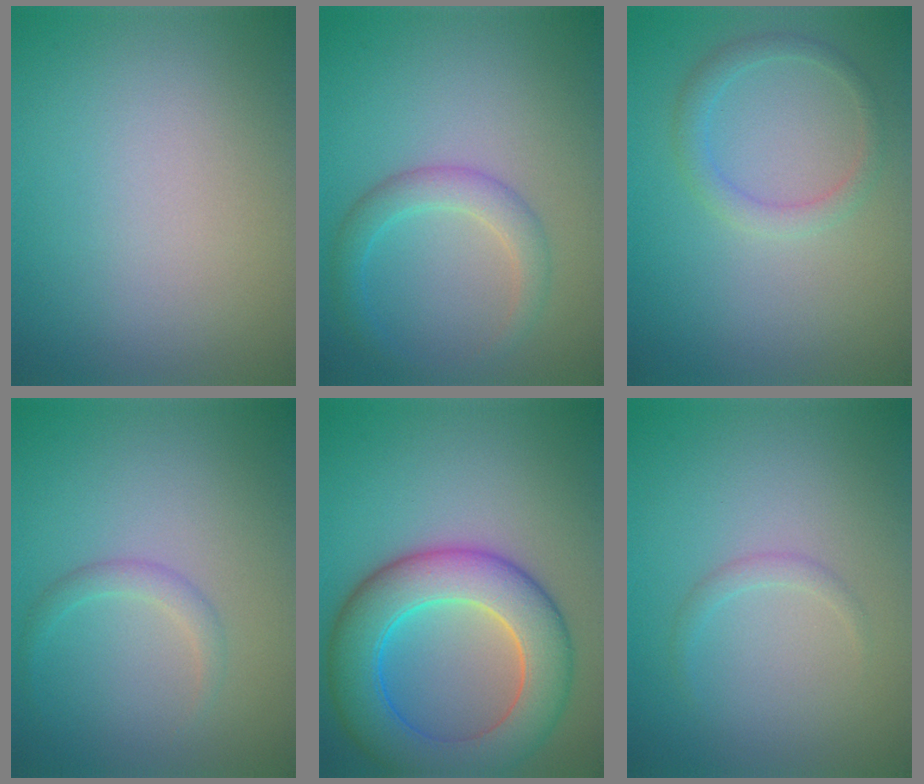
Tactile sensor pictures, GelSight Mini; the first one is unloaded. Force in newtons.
{"total": 2.7, "press": 2.7, "slide": 0.1}
{"total": 1.9, "press": 1.9, "slide": 0.1}
{"total": 1.4, "press": 1.3, "slide": 0.1}
{"total": 9.2, "press": 9.2, "slide": 0.4}
{"total": 0.9, "press": 0.9, "slide": 0.0}